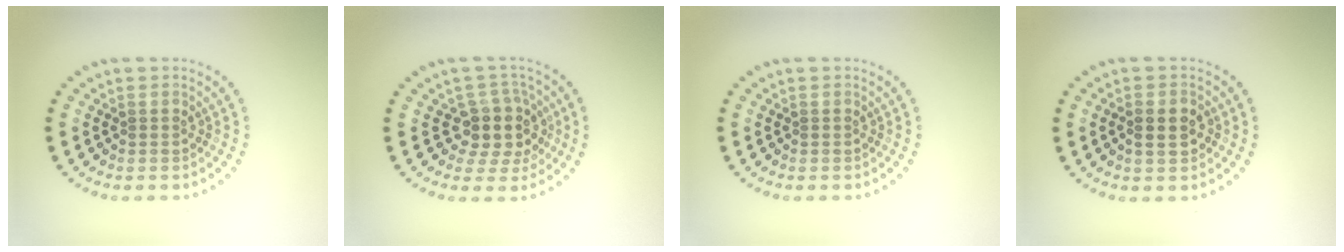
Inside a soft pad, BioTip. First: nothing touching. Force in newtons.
{"total": 3.7, "press": 3.0, "slide": 2.1}
{"total": 0.0}
{"total": 2.1, "press": 2.1, "slide": 0.1}